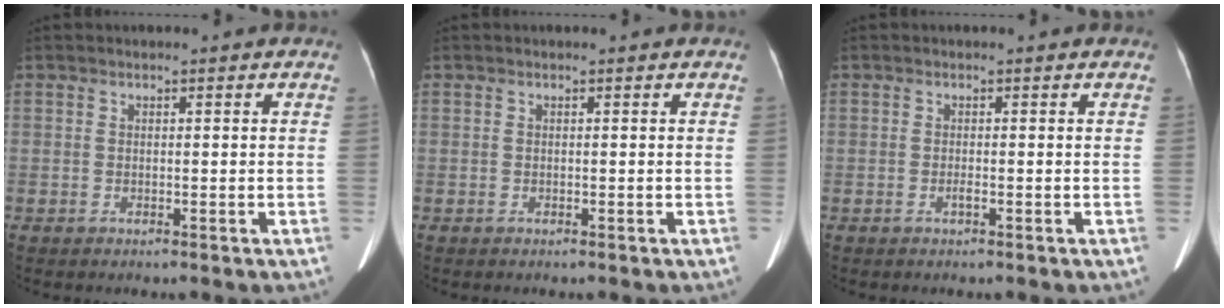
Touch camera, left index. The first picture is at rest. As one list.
[{"total": 0.0}, {"total": 0.6, "force": [-0.3, 0.0, 0.5], "torque": [-0.011, 0.000, -0.004]}]